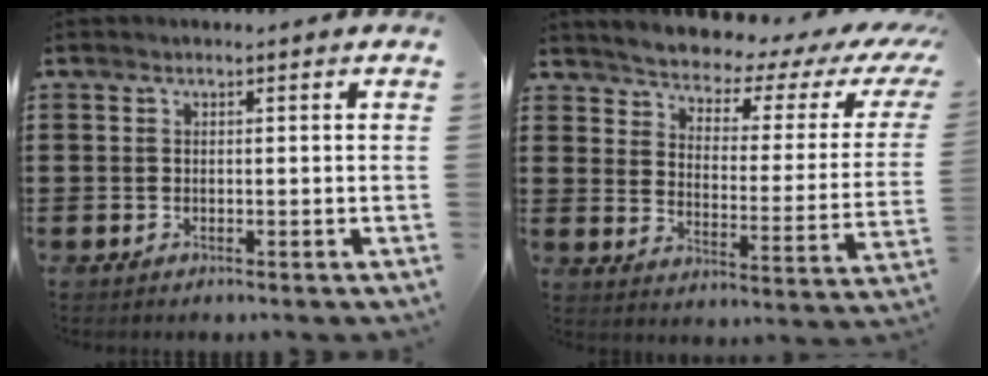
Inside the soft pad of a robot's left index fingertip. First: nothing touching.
{"total": 3.2, "force": [3.0, 0.4, 1.0], "torque": [-0.043, -0.034, 0.041]}